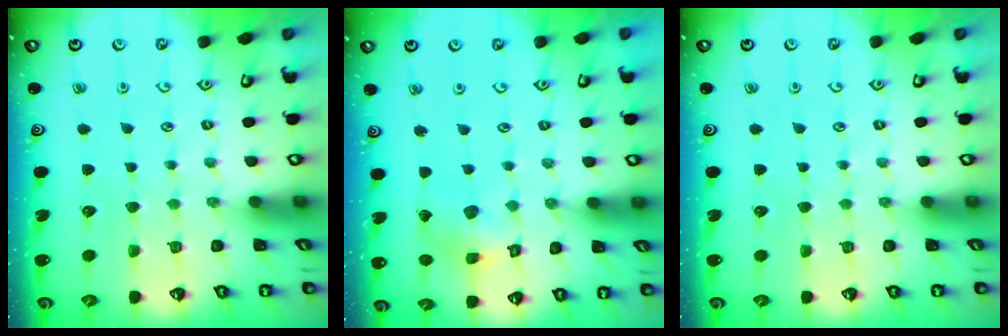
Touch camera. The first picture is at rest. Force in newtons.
{"total": 6.2, "press": 6.2, "slide": 0.4}
{"total": 0.0}